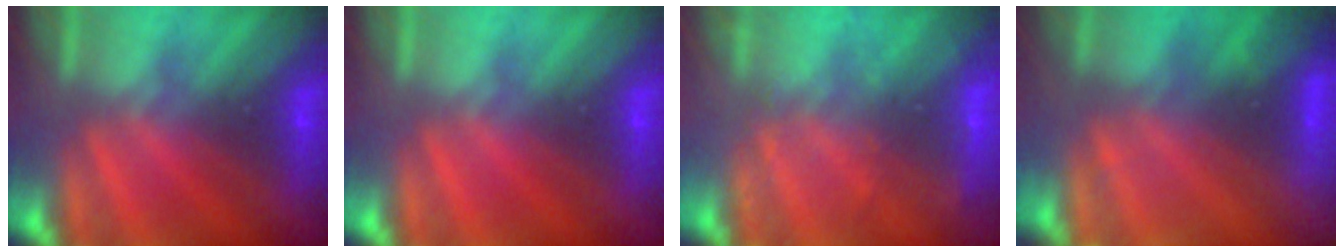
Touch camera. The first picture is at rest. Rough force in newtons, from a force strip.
{"total": 0.0}
{"total": 2.3}
{"total": 3.8}